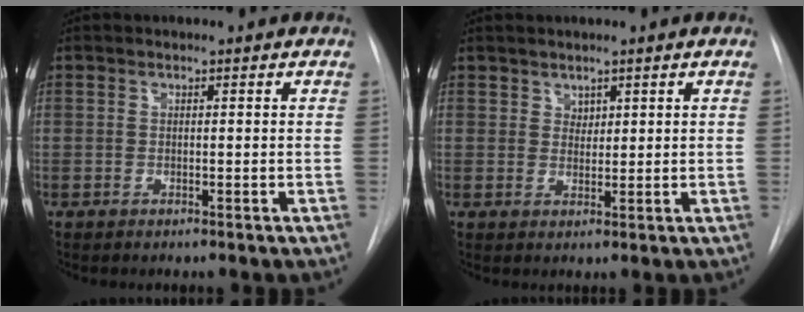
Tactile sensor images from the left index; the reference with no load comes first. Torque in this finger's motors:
{"motor_torque": [0.11, 0.25, -0.05, -0.01]}